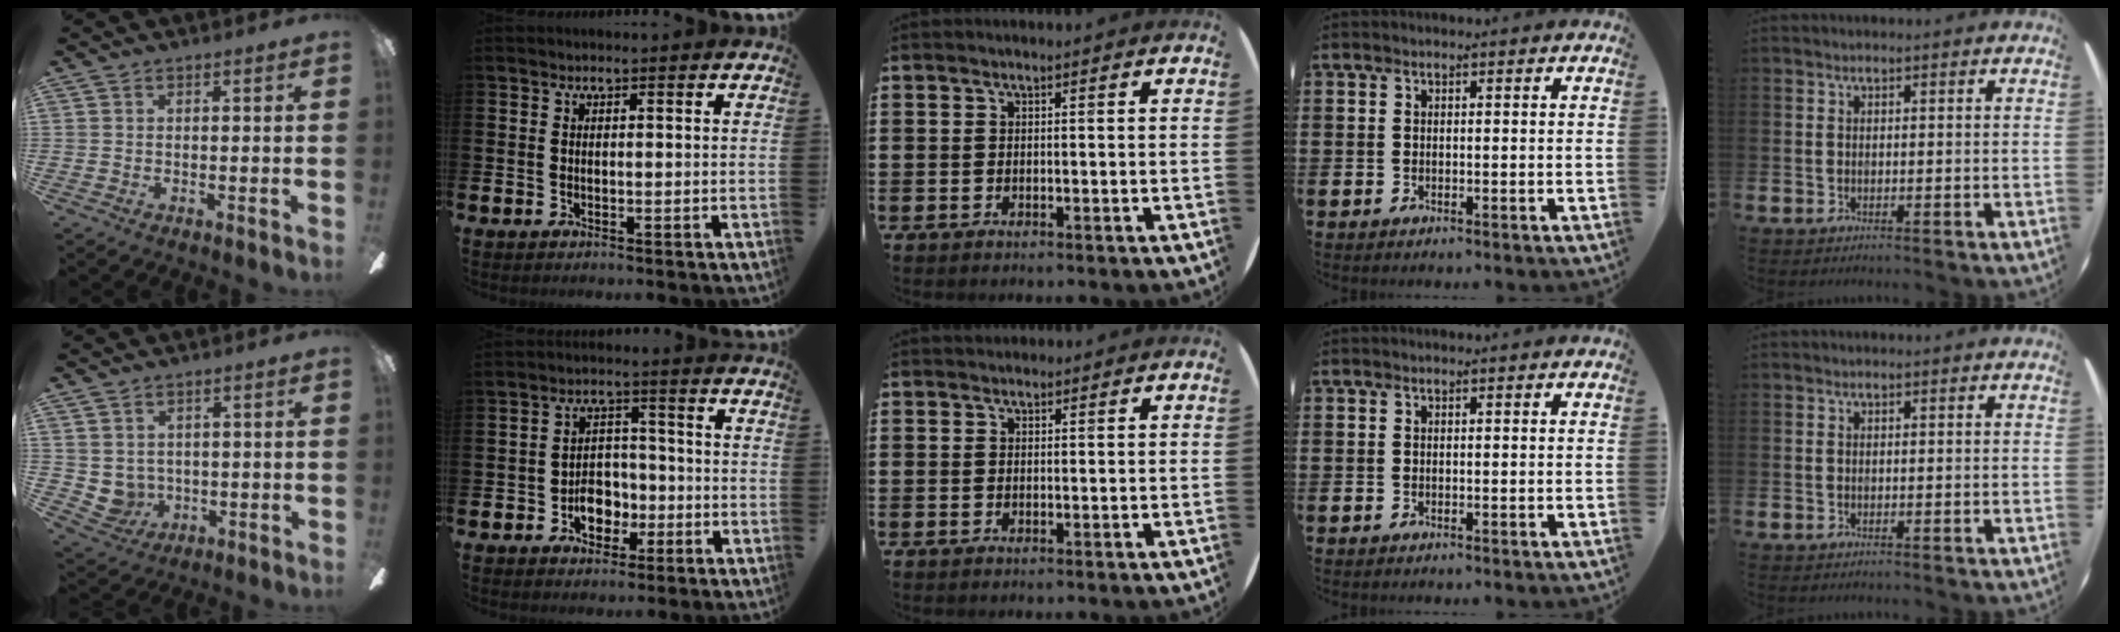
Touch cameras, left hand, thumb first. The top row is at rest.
{"thumb": {"total": 4.7, "force": [1.6, 4.3, 1.3], "torque": [-0.052, -0.007, 0.033]}, "index": {"total": 4.9, "force": [-2.0, 3.7, 2.5], "torque": [-0.040, 0.005, -0.043]}, "middle": {"total": 0.7, "force": [0.6, 0.2, -0.2], "torque": [0.004, 0.005, 0.011]}}